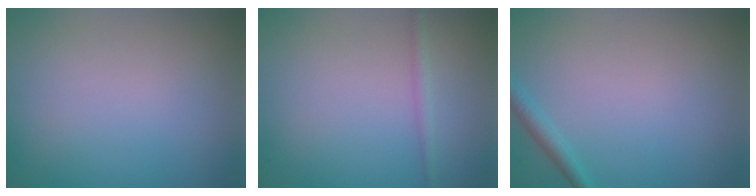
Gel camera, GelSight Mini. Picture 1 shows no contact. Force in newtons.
{"total": 1.1, "press": 1.1, "slide": 0.1}
{"total": 1.4, "press": 1.4, "slide": 0.1}